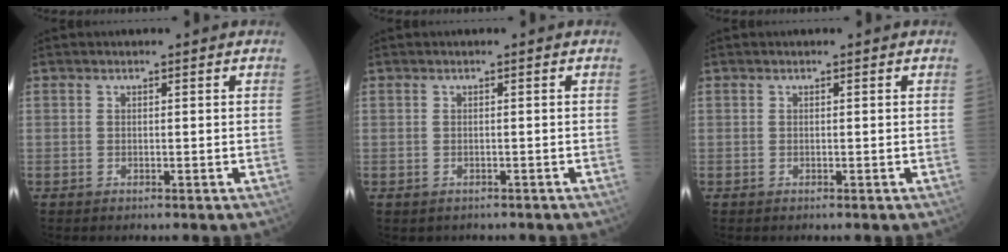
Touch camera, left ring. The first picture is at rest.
{"total": 1.2, "force": [-0.9, 0.8, 0.1], "torque": [-0.005, 0.001, -0.009]}
{"total": 0.0}